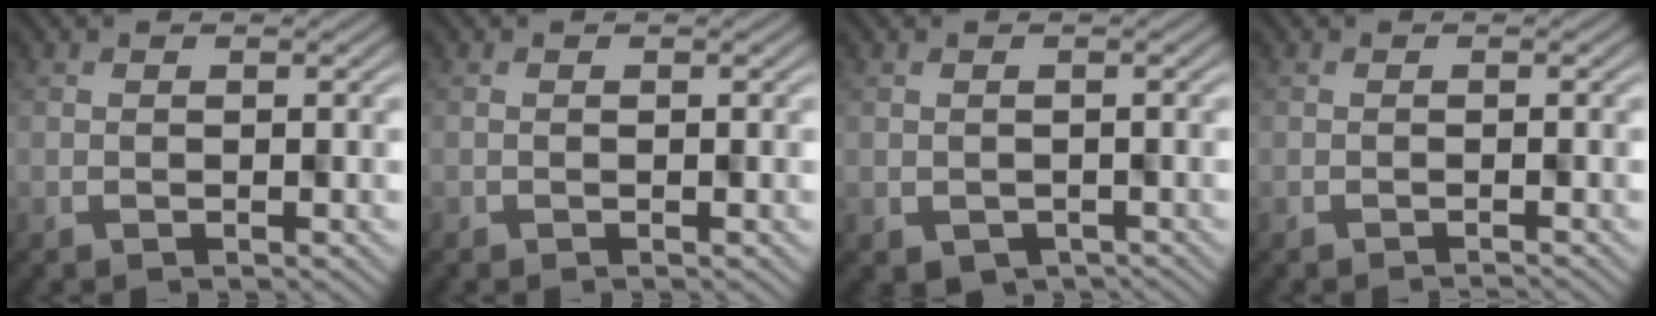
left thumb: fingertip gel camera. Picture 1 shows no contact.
{"total": 0.0}
{"total": 2.1, "force": [-1.0, 1.7, 0.8], "torque": [-0.009, -0.006, -0.008]}
{"total": 0.7, "force": [-0.7, -0.1, 0.2], "torque": [0.003, 0.003, -0.014]}